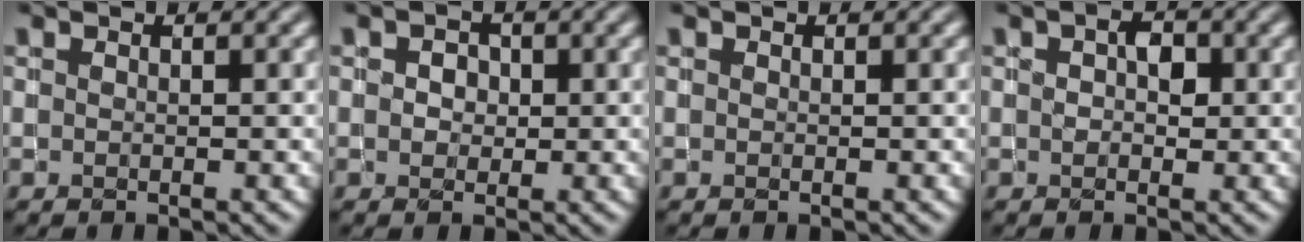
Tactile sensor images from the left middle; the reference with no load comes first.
{"total": 1.7, "force": [0.2, 1.4, 0.9], "torque": [-0.015, 0.007, -0.002]}
{"total": 0.0}
{"total": 2.2, "force": [0.2, 1.5, 1.6], "torque": [-0.025, 0.001, 0.004]}